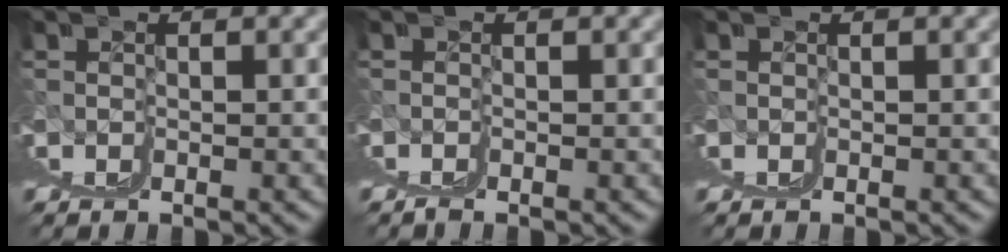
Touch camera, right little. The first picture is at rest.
{"total": 0.6, "force": [0.2, -0.5, 0.2], "torque": [0.000, 0.002, 0.005]}
{"total": 0.0}